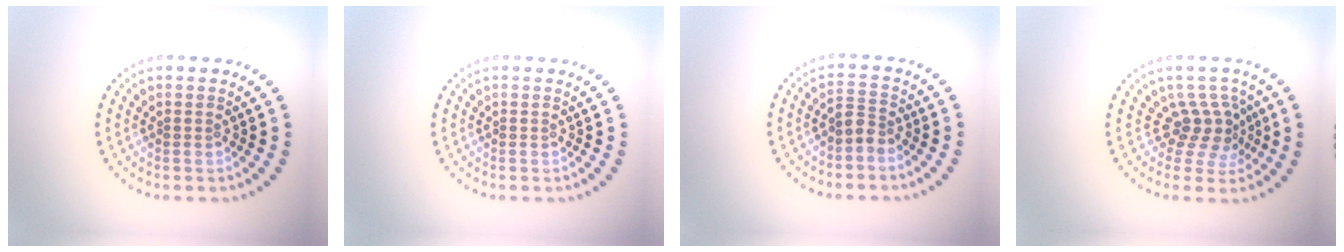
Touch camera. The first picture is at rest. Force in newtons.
{"total": 0.0}
{"total": 1.7, "press": 1.4, "slide": 1.1}
{"total": 2.9, "press": 2.0, "slide": 2.1}